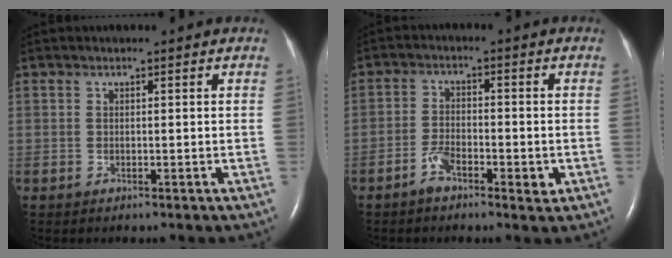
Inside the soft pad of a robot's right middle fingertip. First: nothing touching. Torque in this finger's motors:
{"motor_torque": [-0.09, -0.16, 0.05, 0.05]}